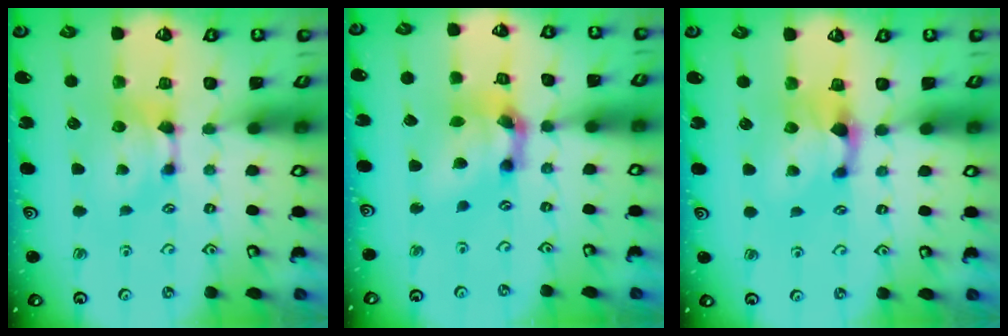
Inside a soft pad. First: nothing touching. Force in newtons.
{"total": 6.7, "press": 6.3, "slide": 2.3}
{"total": 1.2, "press": 0.4, "slide": 1.2}